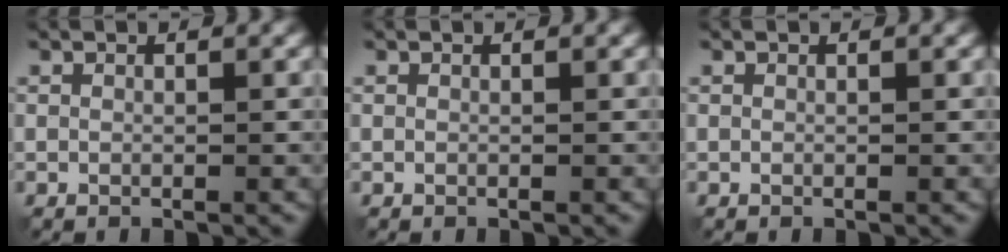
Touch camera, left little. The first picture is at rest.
{"total": 0.0}
{"total": 0.0}